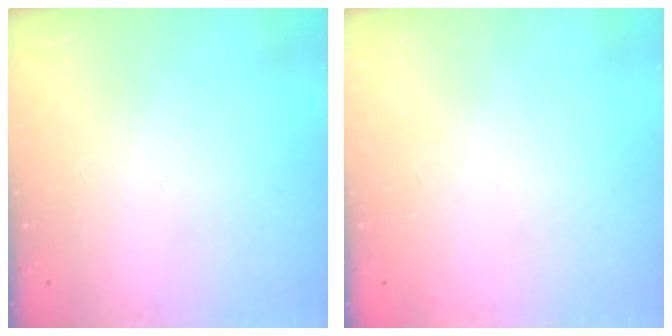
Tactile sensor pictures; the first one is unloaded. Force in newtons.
{"total": 4.9, "press": 4.8, "slide": 0.5}